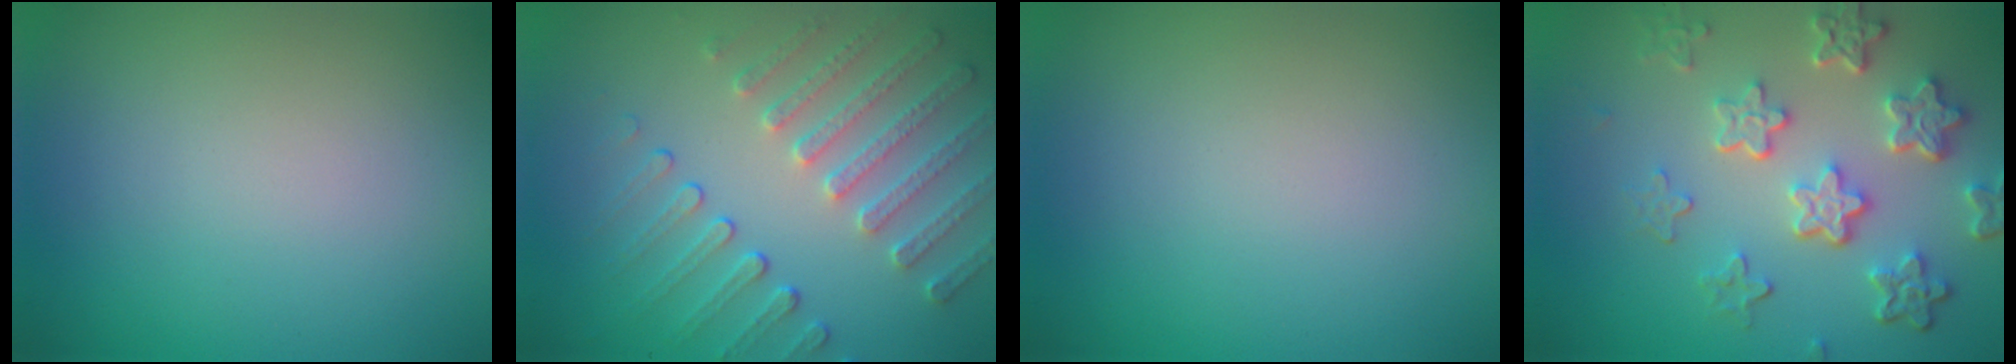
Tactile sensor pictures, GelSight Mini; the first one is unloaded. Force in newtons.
{"total": 5.0, "press": 3.8, "slide": 3.3}
{"total": 0.0}
{"total": 6.0, "press": 4.5, "slide": 4.0}